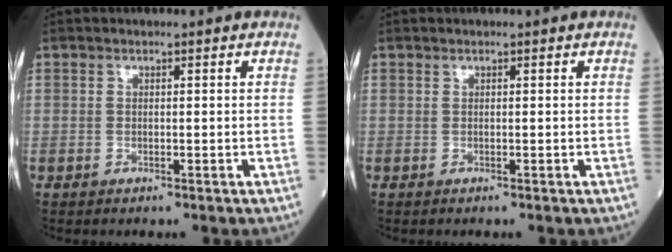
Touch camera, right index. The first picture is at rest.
{"total": 0.0}